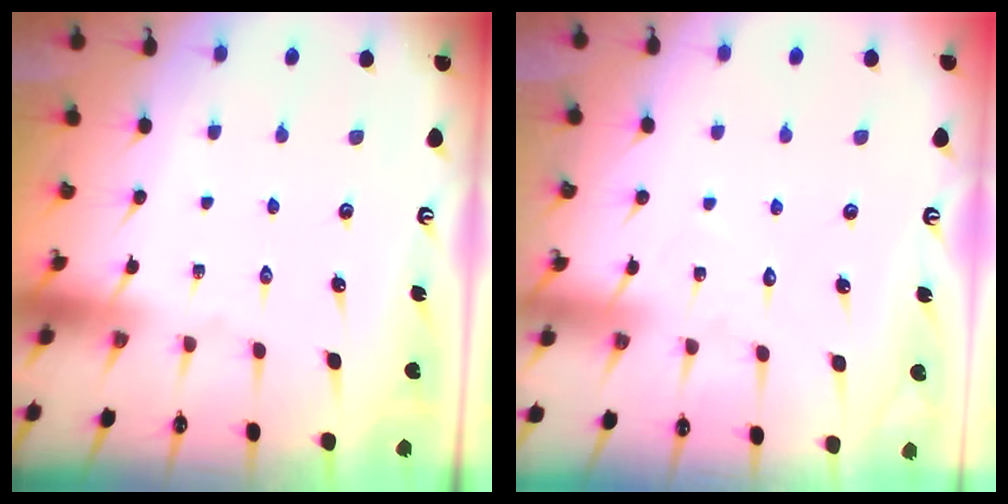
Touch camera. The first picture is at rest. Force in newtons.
{"total": 4.1, "press": 4.1, "slide": 0.5}